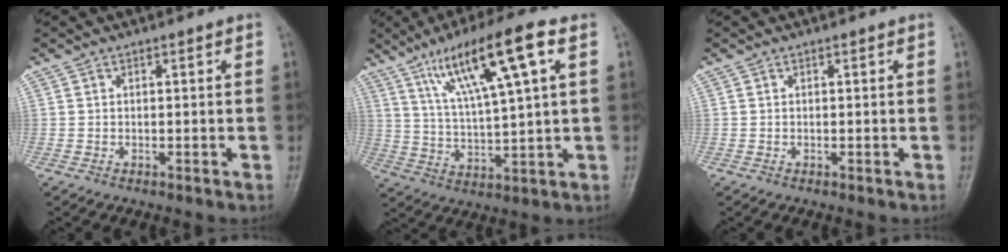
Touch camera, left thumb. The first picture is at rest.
{"total": 15.5, "force": [6.9, 2.3, 13.7], "torque": [-0.247, -0.008, 0.127]}
{"total": 0.0}